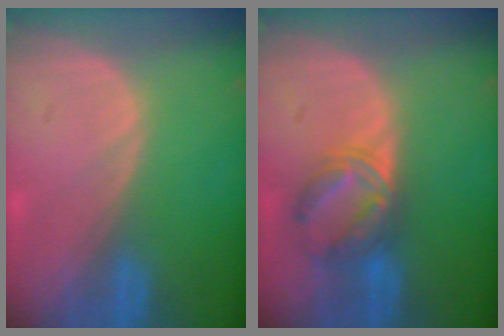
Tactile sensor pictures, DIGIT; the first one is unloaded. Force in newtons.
{"total": 6.3, "press": 6.1, "slide": 1.6}